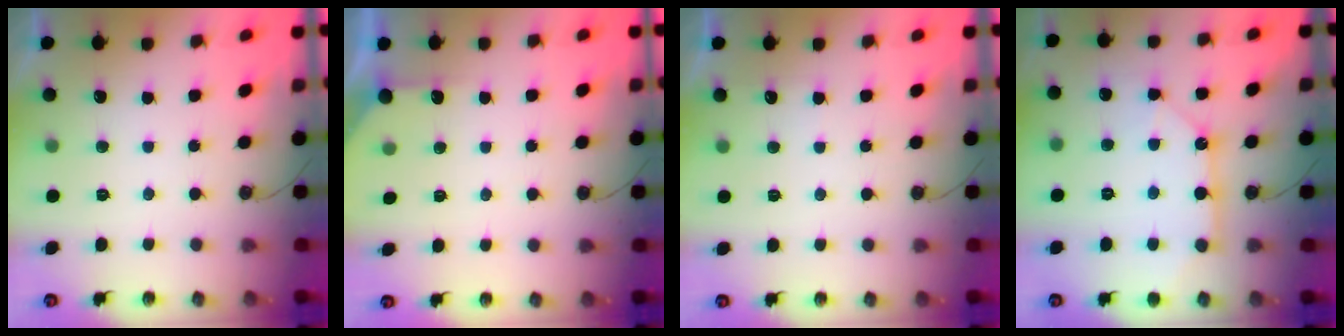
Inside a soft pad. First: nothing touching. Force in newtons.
{"total": 2.3, "press": 2.3, "slide": 0.2}
{"total": 3.3, "press": 3.2, "slide": 0.5}
{"total": 11.7, "press": 11.7, "slide": 1.0}